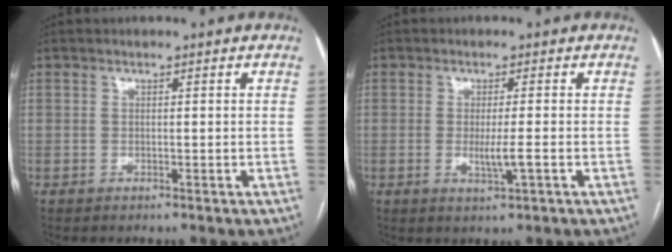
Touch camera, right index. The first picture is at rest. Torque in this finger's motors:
{"motor_torque": [-0.04, -0.04, -0.06, 0.00]}